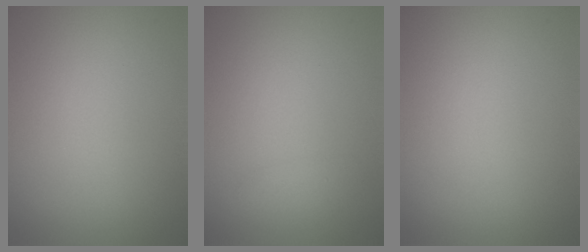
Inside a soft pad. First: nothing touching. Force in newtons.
{"total": 0.7, "press": 0.7, "slide": 0.0}
{"total": 0.0}